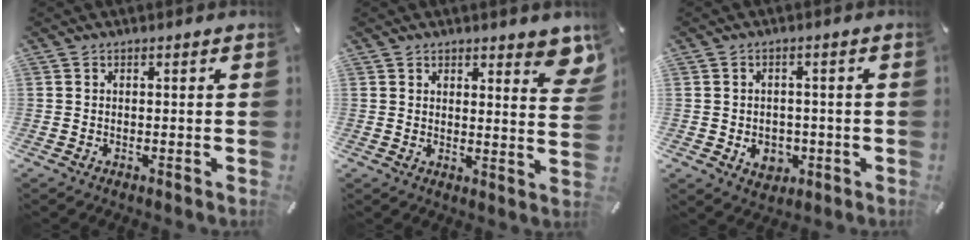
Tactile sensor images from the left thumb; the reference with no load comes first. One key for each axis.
{"total": 5.8, "fx": 4.2, "fy": 2.5, "fz": 3.1, "tx": -0.023, "ty": -0.026, "tz": 0.068}
{"total": 5.2, "fx": -1.2, "fy": 4.4, "fz": 2.4, "tx": -0.032, "ty": 0.000, "tz": -0.022}